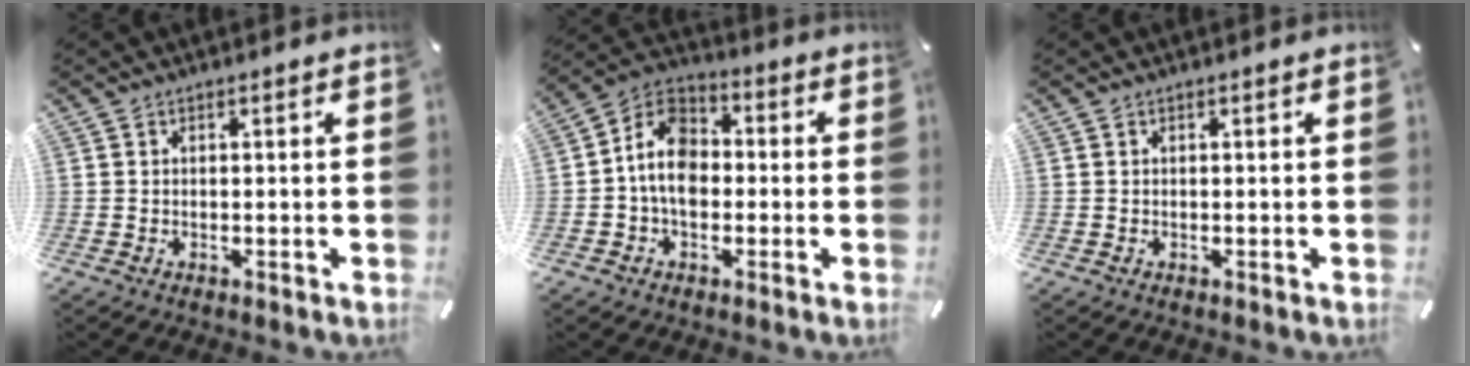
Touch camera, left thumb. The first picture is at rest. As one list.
[{"total": 10.2, "force": [-1.5, 7.6, 6.6], "torque": [-0.142, 0.012, -0.031]}, {"total": 0.0}]